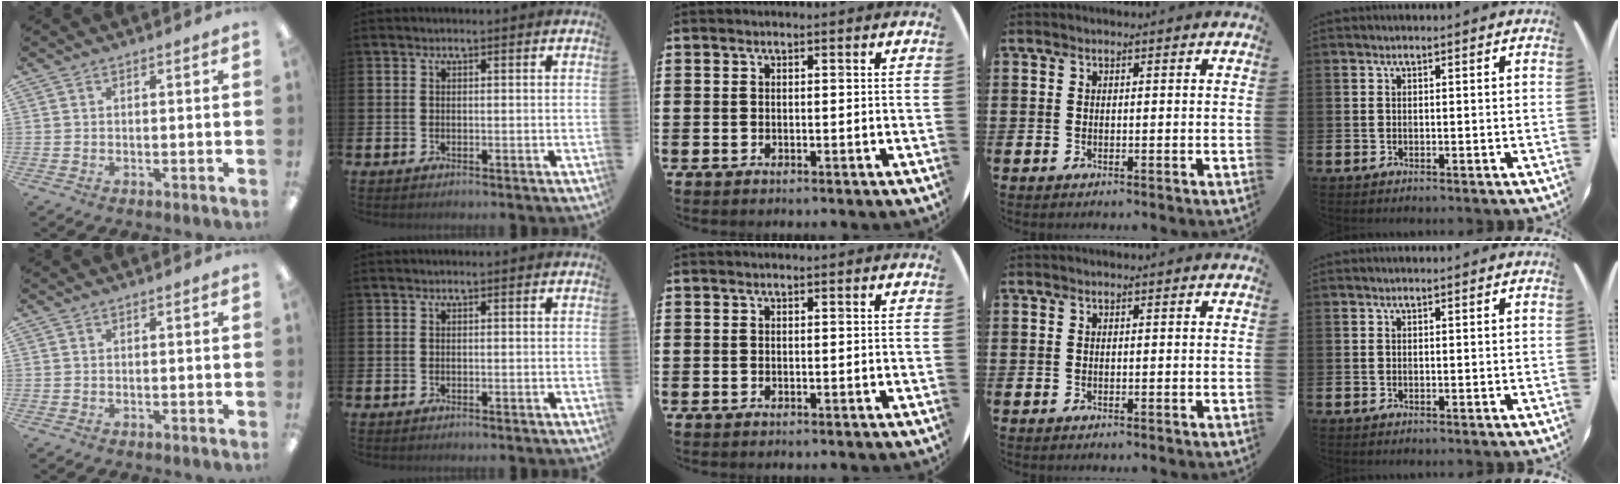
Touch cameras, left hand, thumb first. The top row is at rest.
{}